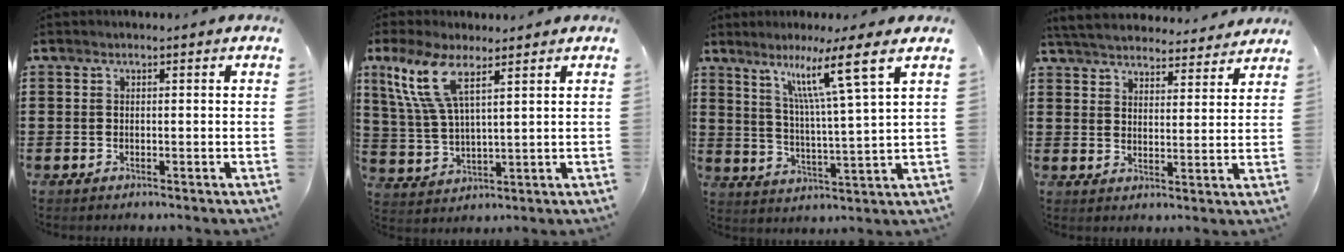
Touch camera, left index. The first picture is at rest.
{"total": 9.8, "force": [5.9, 3.3, 7.0], "torque": [-0.170, -0.001, 0.106]}
{"total": 10.2, "force": [6.4, -0.7, 7.9], "torque": [-0.156, -0.022, 0.097]}
{"total": 5.0, "force": [4.9, 0.4, 0.8], "torque": [-0.036, -0.026, 0.085]}